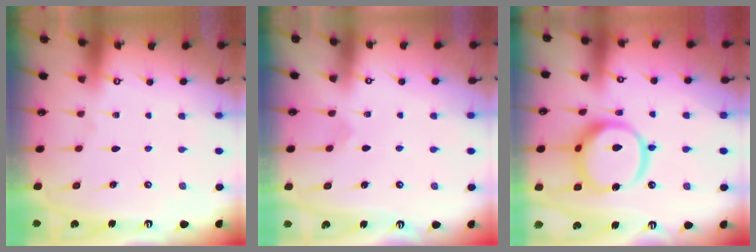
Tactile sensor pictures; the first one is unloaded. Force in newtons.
{"total": 2.4, "press": 2.4, "slide": 0.2}
{"total": 16.6, "press": 16.5, "slide": 1.8}